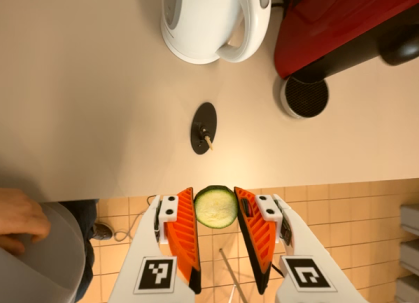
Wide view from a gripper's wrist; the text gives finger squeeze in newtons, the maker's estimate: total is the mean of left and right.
{"total": 8.3, "left": 8.3, "right": 8.3}